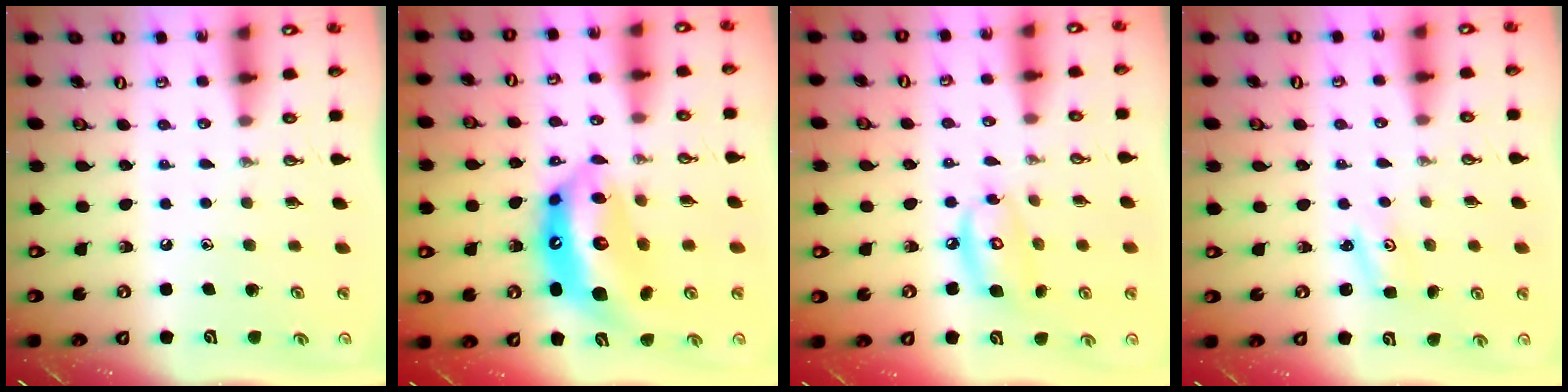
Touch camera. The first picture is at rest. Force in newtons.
{"total": 16.1, "press": 16.1, "slide": 1.4}
{"total": 10.0, "press": 10.0, "slide": 0.9}
{"total": 1.8, "press": 1.8, "slide": 0.3}